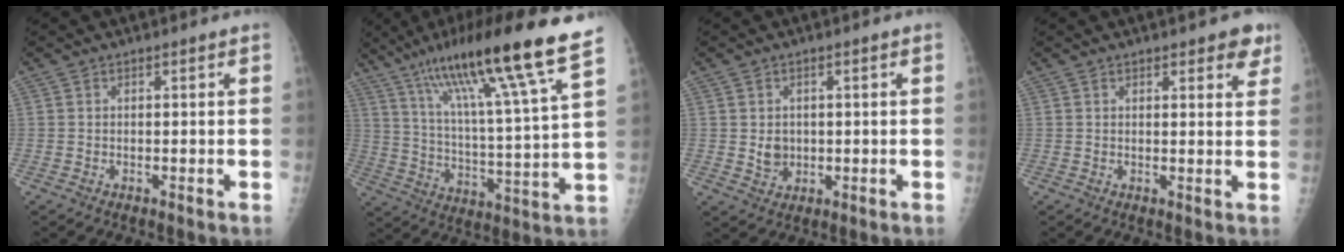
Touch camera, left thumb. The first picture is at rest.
{"total": 21.8, "force": [14.5, 1.1, 16.3], "torque": [-0.254, -0.044, 0.238]}
{"total": 3.5, "force": [0.1, 3.0, 1.8], "torque": [-0.015, -0.002, 0.011]}
{"total": 4.2, "force": [2.8, 1.7, 2.7], "torque": [-0.009, -0.012, 0.029]}